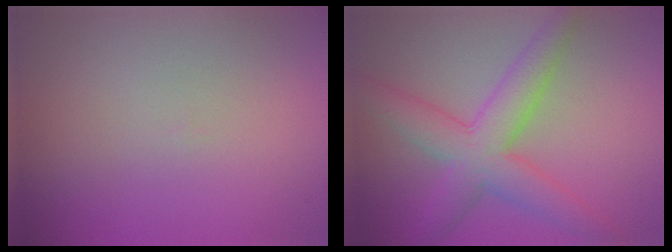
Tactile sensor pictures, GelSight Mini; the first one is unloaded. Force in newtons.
{"total": 6.1, "press": 6.1, "slide": 0.1}